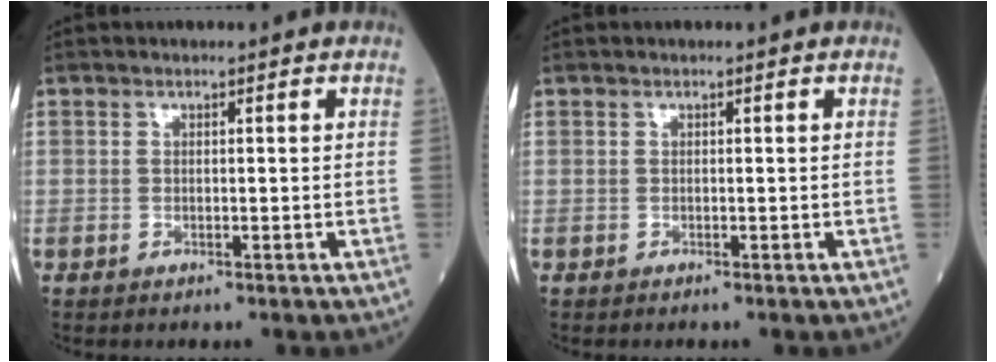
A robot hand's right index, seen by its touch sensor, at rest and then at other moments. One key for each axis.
{"total": 0.0}